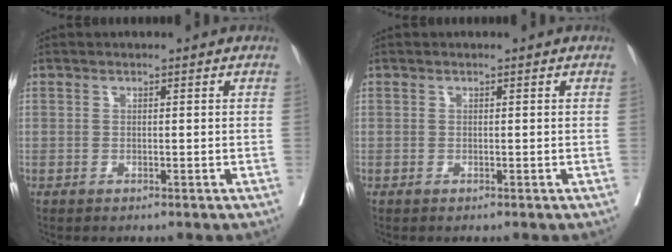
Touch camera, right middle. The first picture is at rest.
{"total": 0.0}